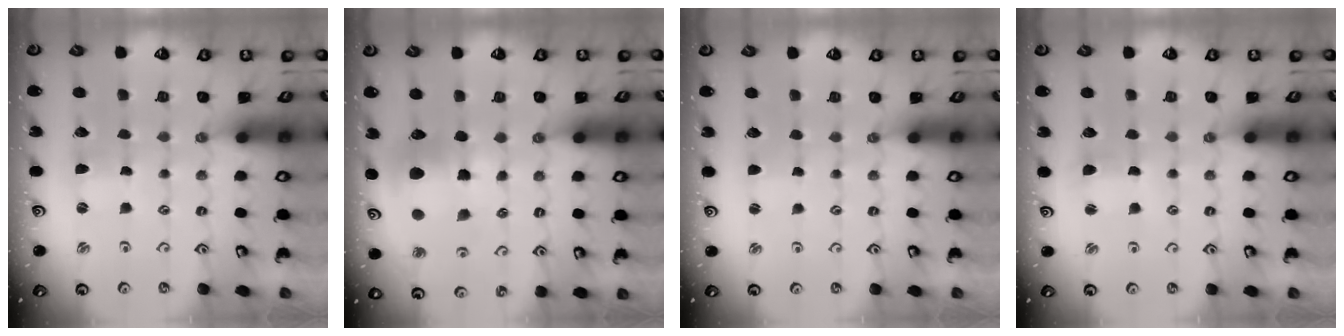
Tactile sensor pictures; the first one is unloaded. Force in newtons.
{"total": 11.3, "press": 11.2, "slide": 1.5}
{"total": 1.5, "press": 1.4, "slide": 0.2}
{"total": 2.6, "press": 2.5, "slide": 0.3}